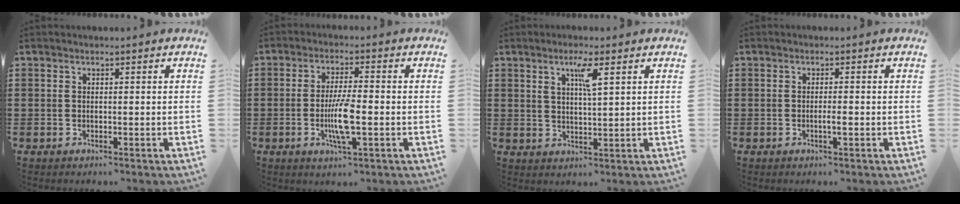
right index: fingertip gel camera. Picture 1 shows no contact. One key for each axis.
{"total": 6.6, "fx": -1.5, "fy": 1.2, "fz": 6.3, "tx": -0.127, "ty": -0.010, "tz": -0.031}
{"total": 4.0, "fx": 2.1, "fy": 0.6, "fz": 3.4, "tx": -0.065, "ty": 0.003, "tz": 0.031}
{"total": 1.5, "fx": -0.5, "fy": 0.0, "fz": 1.4, "tx": -0.026, "ty": -0.004, "tz": -0.009}